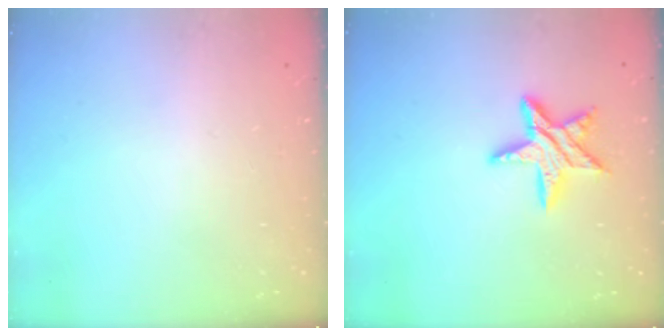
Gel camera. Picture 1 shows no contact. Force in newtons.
{"total": 10.4, "press": 10.4, "slide": 0.5}